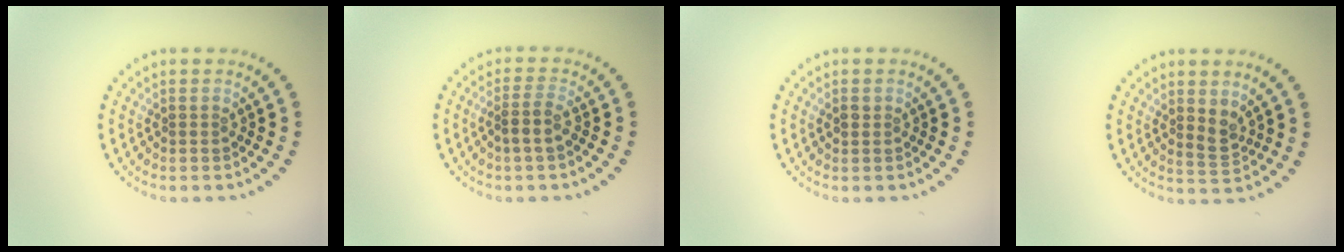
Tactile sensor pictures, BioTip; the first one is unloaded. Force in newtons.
{"total": 1.9, "press": 1.5, "slide": 1.1}
{"total": 0.7, "press": 0.7, "slide": 0.2}
{"total": 1.7, "press": 1.5, "slide": 0.8}